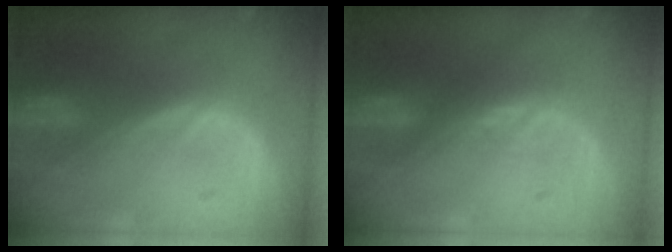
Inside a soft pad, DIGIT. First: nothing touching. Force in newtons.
{"total": 1.1, "press": 1.0, "slide": 0.5}